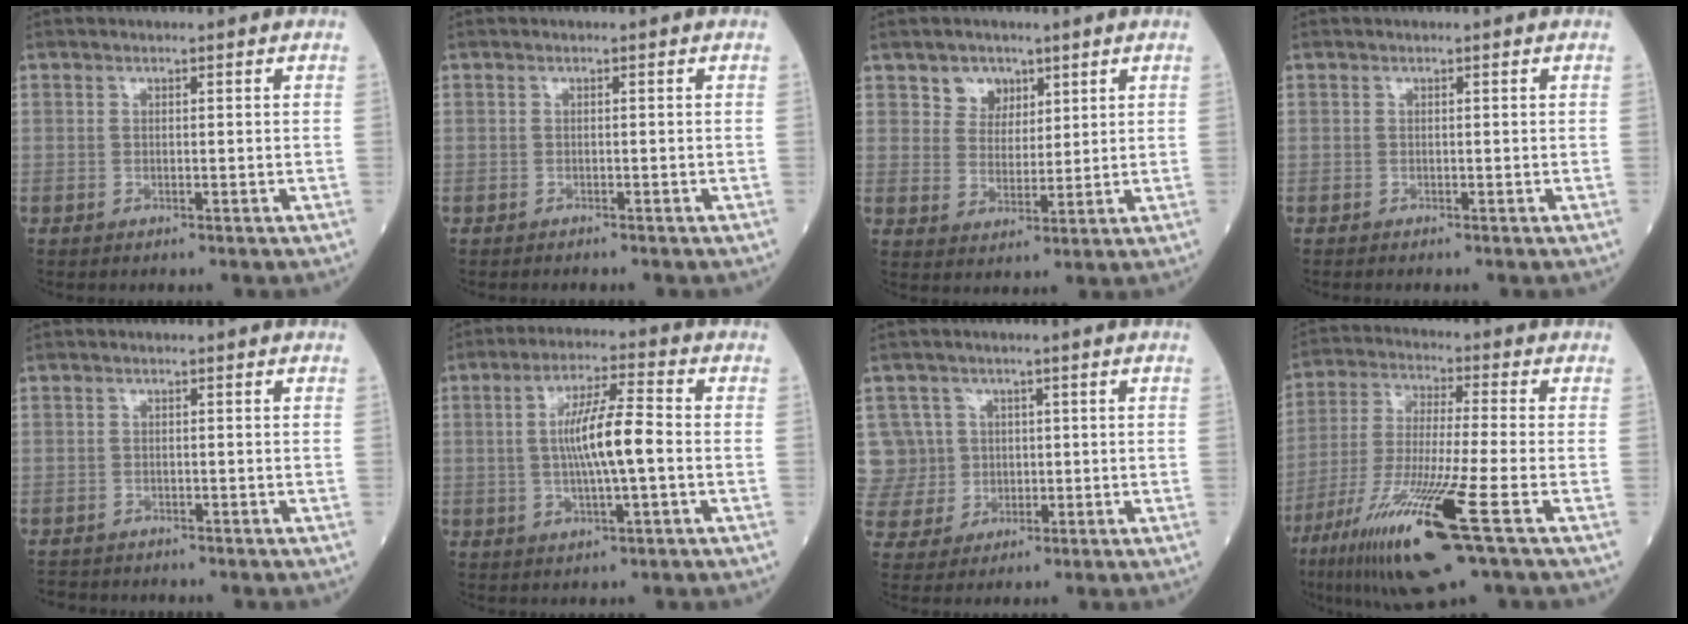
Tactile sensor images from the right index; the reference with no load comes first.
{"total": 1.2, "force": [-1.1, 0.3, 0.4], "torque": [-0.010, -0.001, -0.015]}
{"total": 4.5, "force": [2.8, 3.4, 1.0], "torque": [-0.014, 0.004, 0.051]}
{"total": 0.0}
{"total": 2.6, "force": [-2.4, 0.8, -0.3], "torque": [0.002, -0.005, -0.045]}
{"total": 8.9, "force": [-0.3, 0.8, 8.9], "torque": [-0.160, 0.007, -0.010]}
{"total": 8.0, "force": [1.6, 7.8, 0.0], "torque": [-0.004, 0.036, 0.046]}
{"total": 17.3, "force": [-8.5, 0.2, 15.0], "torque": [-0.310, -0.047, -0.158]}